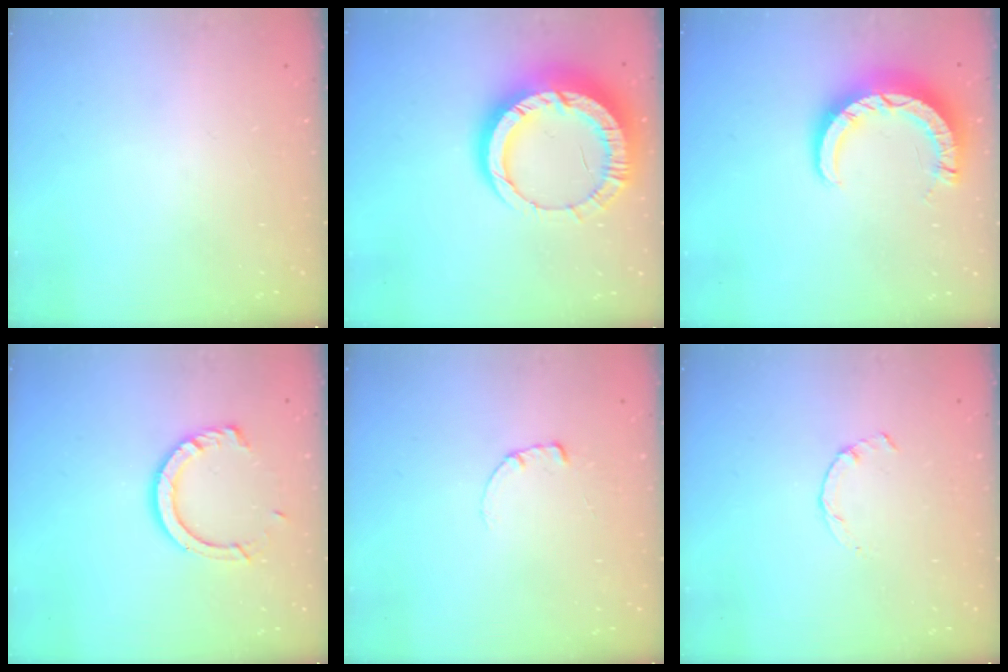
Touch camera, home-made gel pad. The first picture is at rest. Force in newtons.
{"total": 17.1, "press": 17.0, "slide": 1.9}
{"total": 8.5, "press": 8.4, "slide": 0.8}
{"total": 10.0, "press": 10.0, "slide": 0.9}
{"total": 0.6, "press": 0.5, "slide": 0.2}
{"total": 0.8, "press": 0.7, "slide": 0.2}